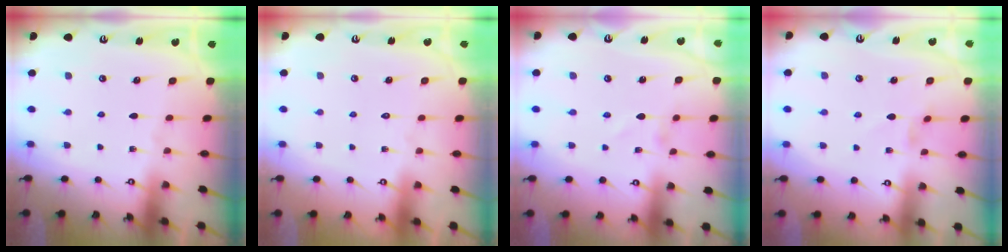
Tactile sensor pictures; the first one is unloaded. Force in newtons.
{"total": 1.6, "press": 1.6, "slide": 0.1}
{"total": 0.9, "press": 0.9, "slide": 0.1}
{"total": 0.5, "press": 0.4, "slide": 0.3}